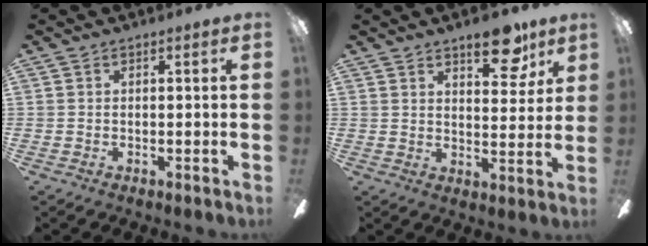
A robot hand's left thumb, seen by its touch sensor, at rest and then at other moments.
{"total": 10.3, "force": [7.1, 4.1, 6.2], "torque": [-0.058, -0.040, 0.114]}